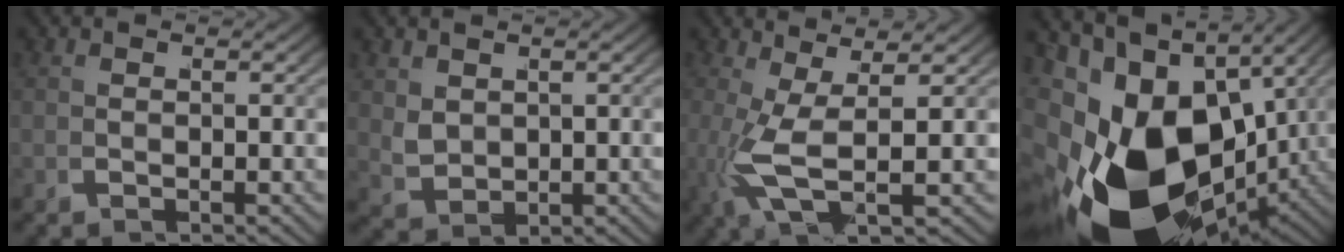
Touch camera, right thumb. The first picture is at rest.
{"total": 2.4, "force": [0.7, 1.7, 1.5], "torque": [-0.039, -0.018, 0.031]}
{"total": 5.7, "force": [0.8, 1.3, 5.5], "torque": [-0.123, -0.010, 0.018]}
{"total": 21.2, "force": [-3.9, 13.1, 16.2], "torque": [-0.301, -0.051, -0.031]}